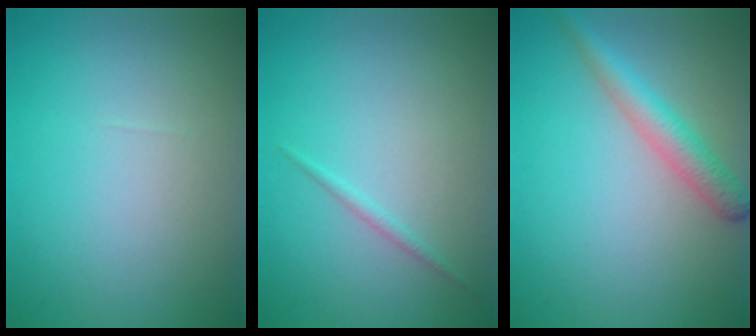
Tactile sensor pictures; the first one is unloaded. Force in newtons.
{"total": 0.7, "press": 0.7, "slide": 0.0}
{"total": 3.1, "press": 3.1, "slide": 0.1}